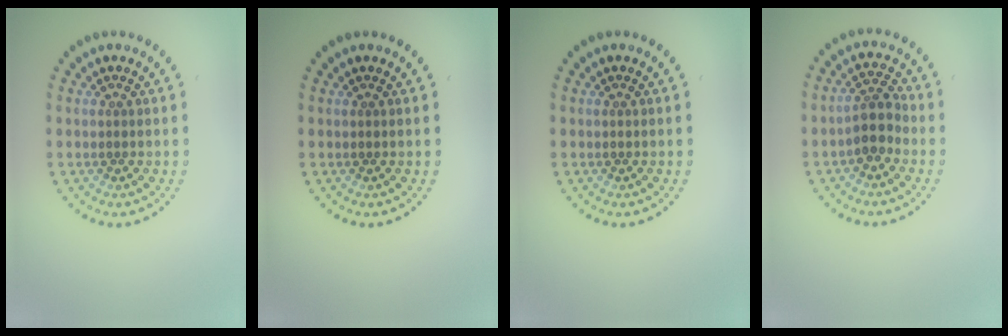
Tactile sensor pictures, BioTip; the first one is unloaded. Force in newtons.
{"total": 0.0}
{"total": 0.0}
{"total": 2.8, "press": 2.5, "slide": 1.3}